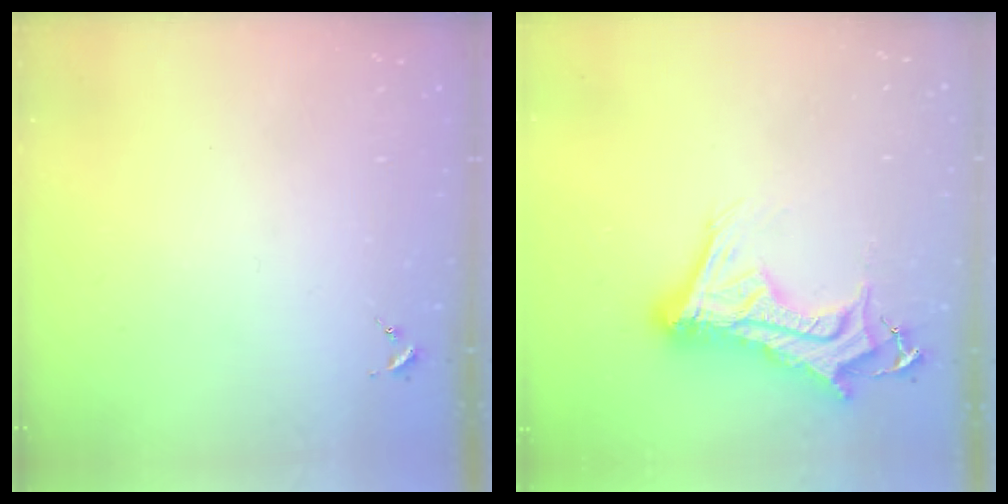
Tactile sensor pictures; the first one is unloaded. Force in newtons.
{"total": 17.8, "press": 17.8, "slide": 1.7}